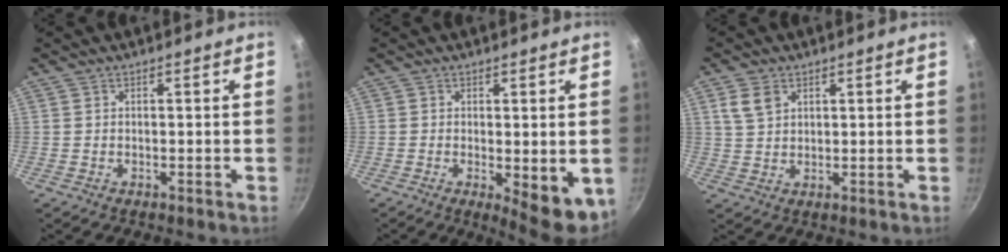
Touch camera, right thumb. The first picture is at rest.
{"total": 7.9, "force": [-1.2, 2.9, 7.2], "torque": [-0.081, -0.008, -0.008]}
{"total": 4.5, "force": [2.0, 3.1, 2.5], "torque": [-0.035, -0.002, 0.041]}